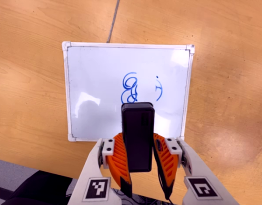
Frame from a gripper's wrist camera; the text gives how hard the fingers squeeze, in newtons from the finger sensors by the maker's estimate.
{"total": 7.6, "left": 6.3, "right": 8.9}